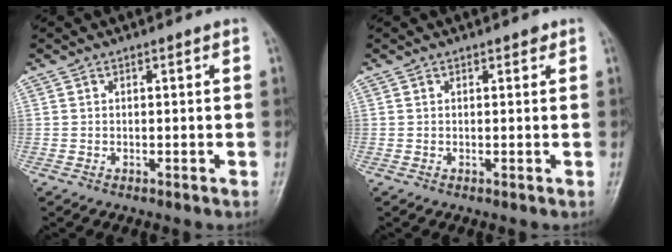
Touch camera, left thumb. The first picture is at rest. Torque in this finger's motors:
{"motor_torque": [0.24, 0.05, 0.06, -0.25, 0.00]}